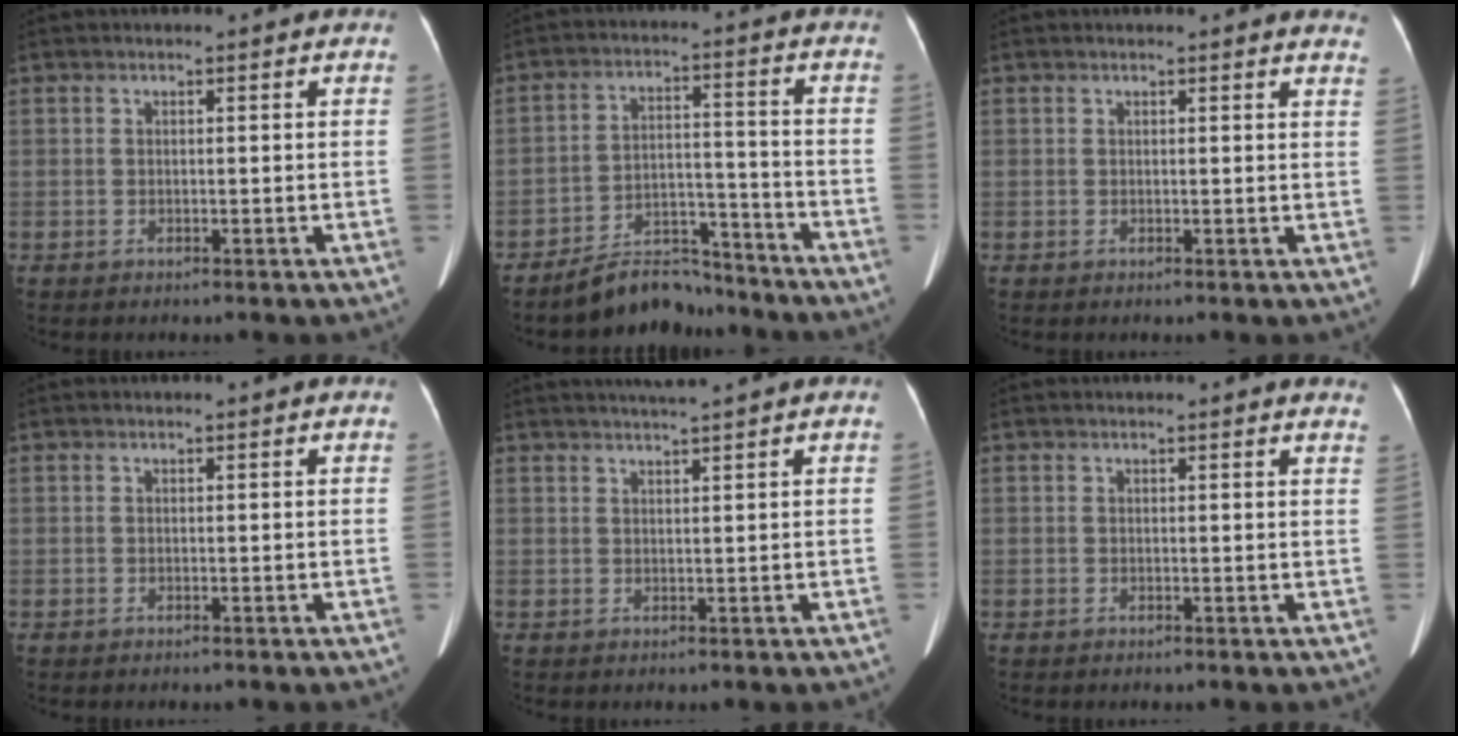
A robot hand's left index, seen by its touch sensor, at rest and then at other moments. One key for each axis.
{"total": 8.4, "fx": -7.9, "fy": 2.6, "fz": 1.3, "tx": -0.022, "ty": 0.024, "tz": -0.128}
{"total": 4.8, "fx": 4.6, "fy": 0.6, "fz": 1.0, "tx": 0.003, "ty": -0.016, "tz": 0.020}
{"total": 0.0}
{"total": 3.1, "fx": 2.7, "fy": -1.0, "fz": 1.2, "tx": -0.014, "ty": 0.011, "tz": 0.048}
{"total": 3.4, "fx": 3.3, "fy": 0.3, "fz": 0.8, "tx": -0.006, "ty": -0.011, "tz": 0.013}